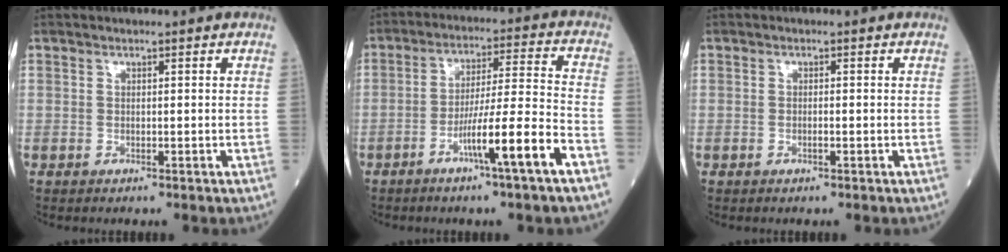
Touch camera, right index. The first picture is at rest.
{"total": 10.7, "force": [-5.7, -1.3, 9.0], "torque": [-0.156, 0.000, -0.096]}
{"total": 0.7, "force": [-0.4, 0.0, 0.6], "torque": [-0.016, 0.000, -0.006]}